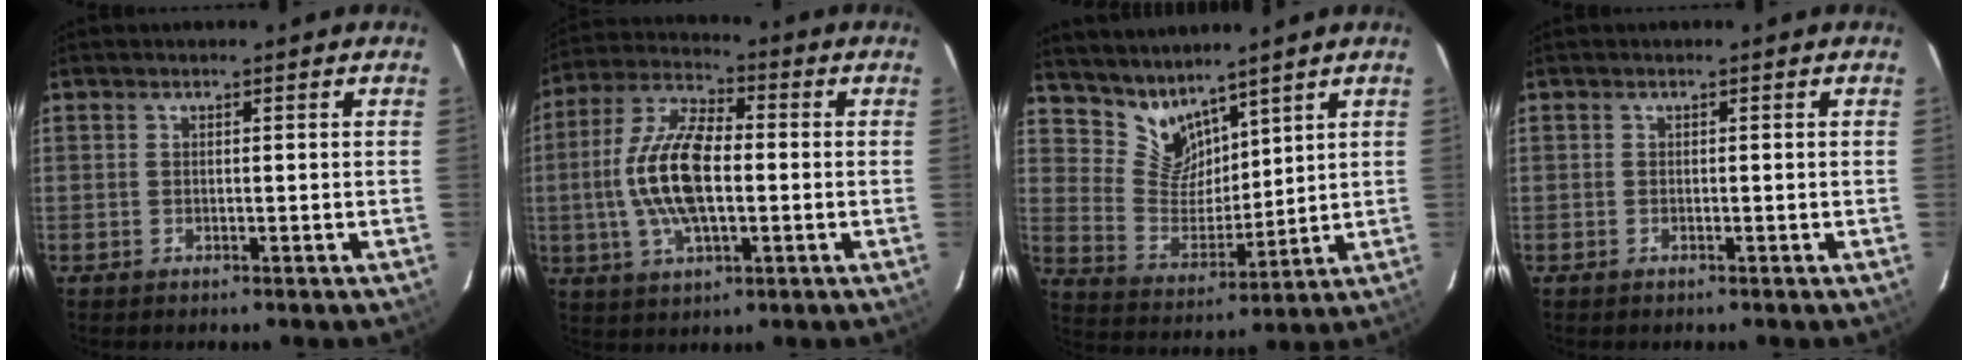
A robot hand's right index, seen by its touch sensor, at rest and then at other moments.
{"total": 14.3, "force": [-1.2, 6.2, 12.9], "torque": [-0.266, 0.007, -0.026]}
{"total": 8.1, "force": [7.2, 3.4, 1.8], "torque": [-0.031, -0.007, 0.151]}
{"total": 0.0}